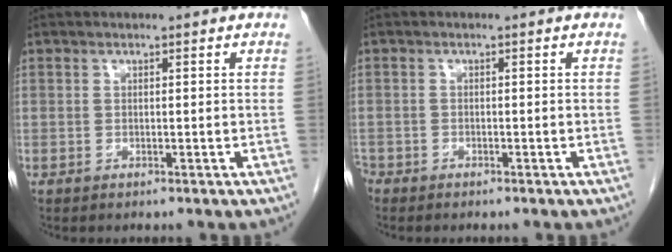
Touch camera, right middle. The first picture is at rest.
{"total": 1.4, "force": [-1.2, 0.7, 0.2], "torque": [-0.004, 0.001, -0.024]}